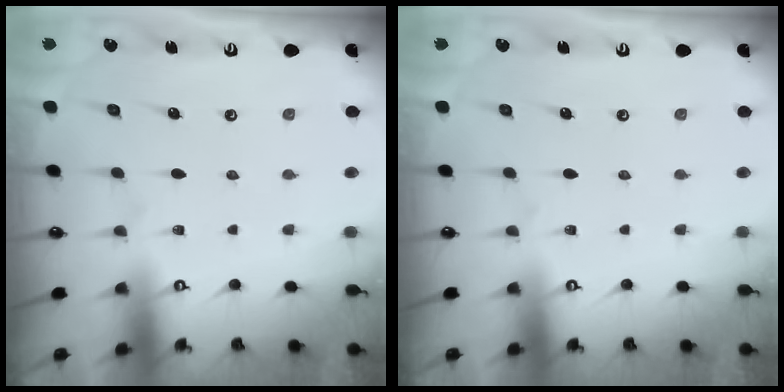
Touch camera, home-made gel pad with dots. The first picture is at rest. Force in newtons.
{"total": 0.0}